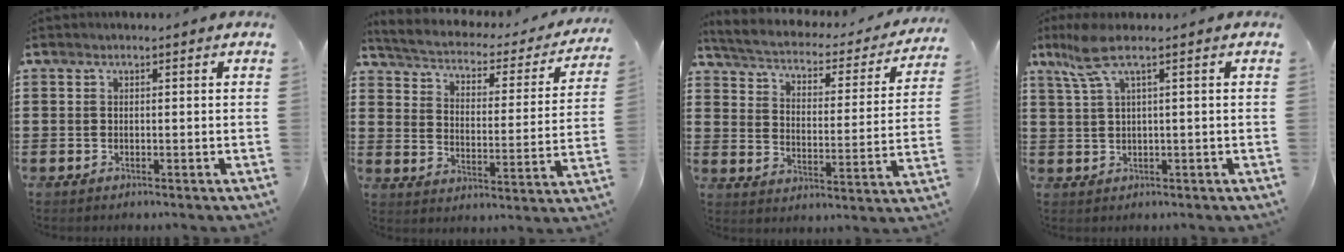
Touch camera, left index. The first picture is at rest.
{"total": 2.4, "force": [2.0, 0.9, 1.0], "torque": [-0.036, -0.020, 0.024]}
{"total": 2.4, "force": [2.0, 0.8, 1.1], "torque": [-0.038, -0.023, 0.025]}
{"total": 4.8, "force": [1.7, 0.5, 4.4], "torque": [-0.105, -0.003, 0.024]}